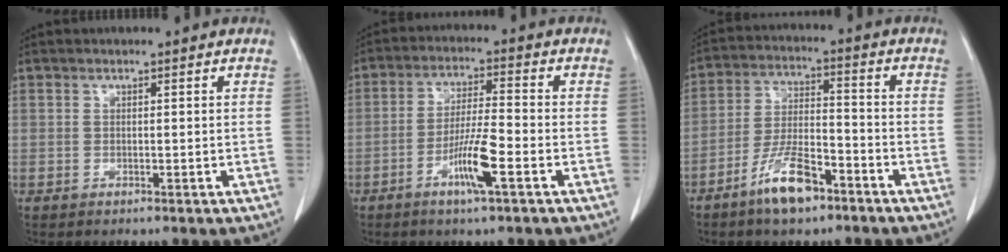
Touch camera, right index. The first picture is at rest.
{"total": 7.5, "force": [-3.4, 0.2, 6.7], "torque": [-0.130, -0.006, -0.062]}
{"total": 9.5, "force": [-6.2, 2.7, 6.6], "torque": [-0.132, -0.004, -0.115]}